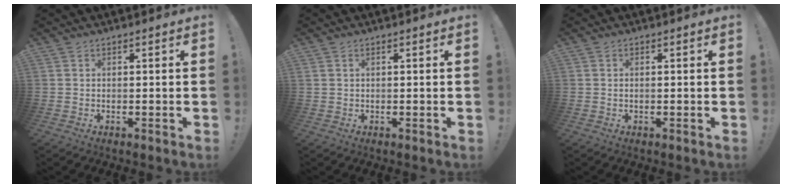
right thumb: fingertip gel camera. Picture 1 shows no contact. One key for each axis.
{"total": 0.7, "fx": 0.4, "fy": 0.4, "fz": 0.4, "tx": -0.010, "ty": 0.002, "tz": 0.007}
{"total": 0.6, "fx": 0.1, "fy": 0.2, "fz": 0.5, "tx": -0.014, "ty": 0.002, "tz": 0.002}